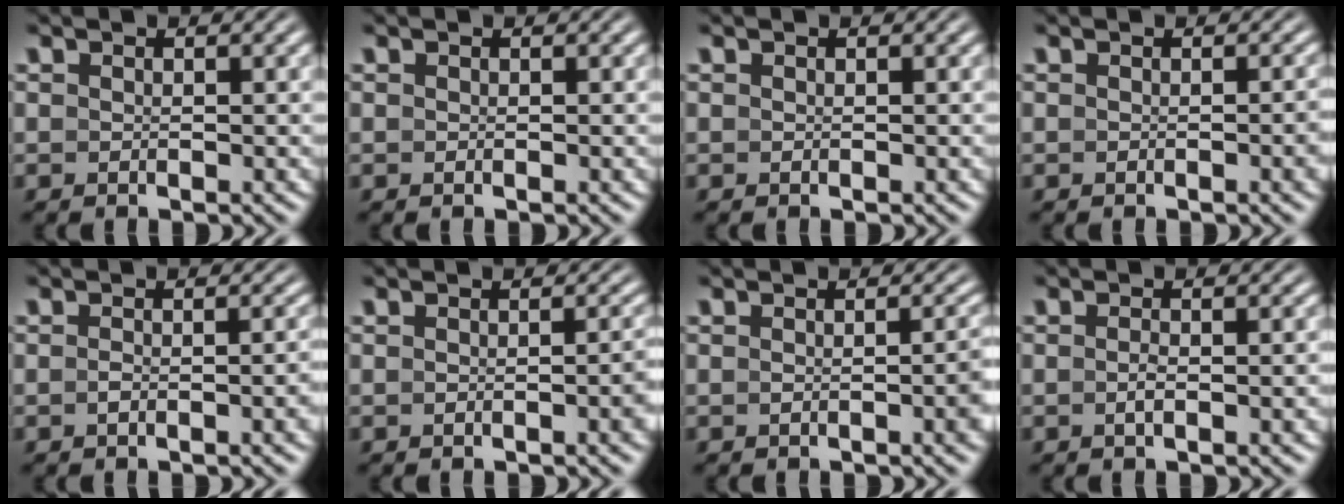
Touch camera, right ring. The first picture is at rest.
{"total": 0.0}
{"total": 0.0}
{"total": 0.8, "force": [-0.4, 0.0, 0.8], "torque": [-0.009, 0.004, -0.007]}
{"total": 1.5, "force": [-1.2, -0.3, 1.0], "torque": [-0.016, -0.001, -0.017]}
{"total": 1.5, "force": [-0.7, 0.0, 1.4], "torque": [-0.015, 0.005, -0.013]}
{"total": 2.1, "force": [-0.7, 0.0, 2.0], "torque": [-0.021, 0.002, -0.014]}
{"total": 1.3, "force": [-0.9, -0.2, 0.9], "torque": [-0.017, -0.001, -0.014]}